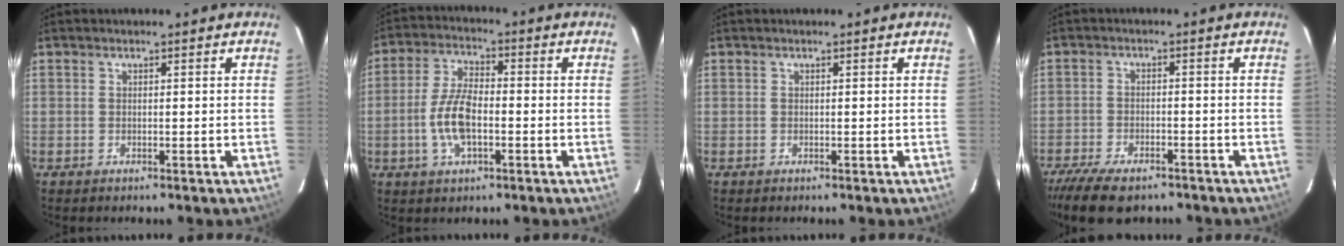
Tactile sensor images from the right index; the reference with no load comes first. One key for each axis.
{"total": 8.7, "fx": -2.2, "fy": 3.8, "fz": 7.5, "tx": -0.159, "ty": 0.005, "tz": -0.041}
{"total": 0.0}
{"total": 11.0, "fx": -8.7, "fy": 4.0, "fz": 5.4, "tx": -0.134, "ty": -0.031, "tz": -0.150}